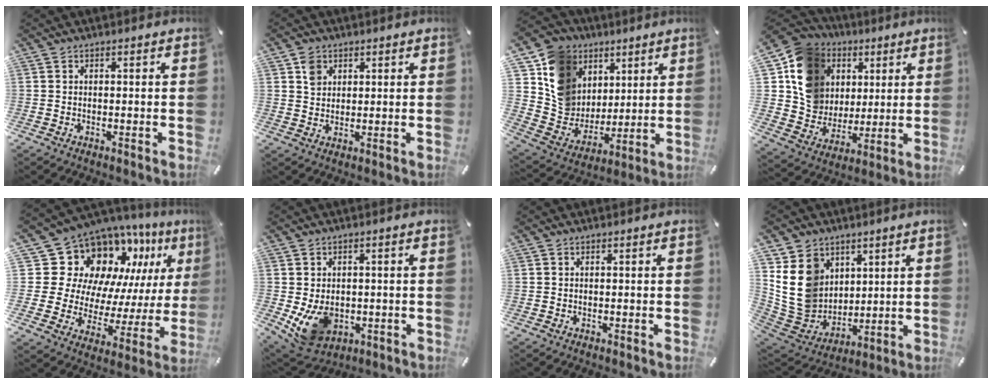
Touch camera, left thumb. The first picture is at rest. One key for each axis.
{"total": 3.9, "fx": 1.8, "fy": 3.3, "fz": 0.8, "tx": -0.008, "ty": -0.001, "tz": 0.030}
{"total": 14.3, "fx": 5.3, "fy": 12.8, "fz": 3.4, "tx": -0.062, "ty": -0.027, "tz": 0.112}
{"total": 15.1, "fx": 4.3, "fy": 13.7, "fz": 4.6, "tx": -0.074, "ty": -0.013, "tz": 0.090}
{"total": 17.7, "fx": 11.7, "fy": 11.9, "fz": 5.8, "tx": -0.102, "ty": -0.118, "tz": 0.234}
{"total": 9.7, "fx": -1.7, "fy": 7.5, "fz": 6.0, "tx": -0.114, "ty": -0.001, "tz": -0.026}
{"total": 0.0}
{"total": 14.3, "fx": 4.4, "fy": 12.4, "fz": 5.5, "tx": -0.123, "ty": -0.024, "tz": 0.093}